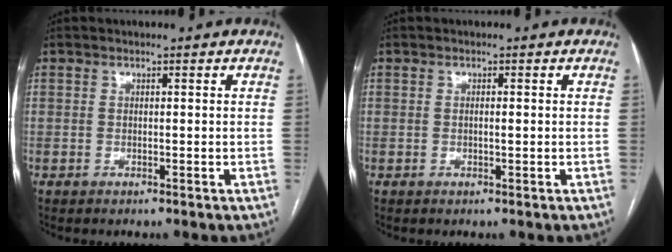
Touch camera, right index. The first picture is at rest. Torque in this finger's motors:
{"motor_torque": [-0.02, 0.00, -0.04, 0.00]}